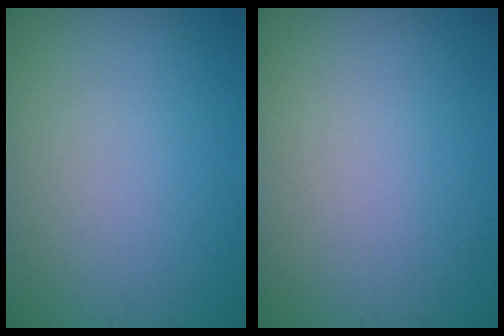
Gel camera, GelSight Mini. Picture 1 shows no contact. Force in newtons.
{"total": 0.0}